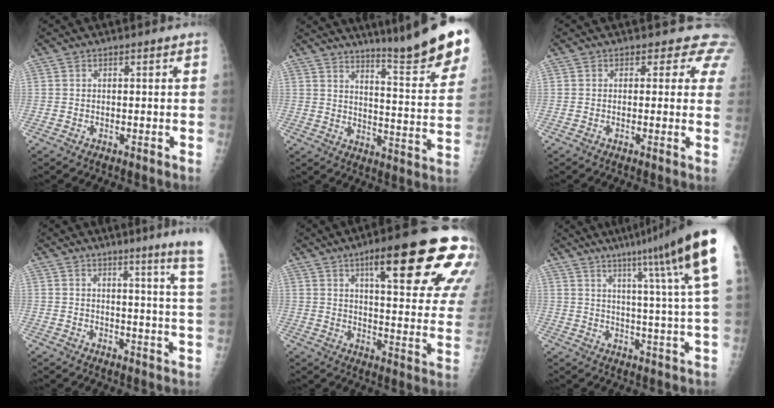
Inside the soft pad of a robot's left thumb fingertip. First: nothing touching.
{"total": 18.7, "force": [14.7, 0.9, 11.6], "torque": [-0.132, -0.120, 0.199]}
{"total": 4.5, "force": [3.6, 2.7, 0.6], "torque": [0.029, -0.014, 0.014]}
{"total": 12.3, "force": [9.1, -1.6, 8.1], "torque": [-0.100, -0.078, 0.090]}
{"total": 24.9, "force": [13.4, 5.3, 20.3], "torque": [-0.234, -0.042, 0.183]}
{"total": 20.1, "force": [11.8, 0.4, 16.3], "torque": [-0.221, -0.040, 0.147]}